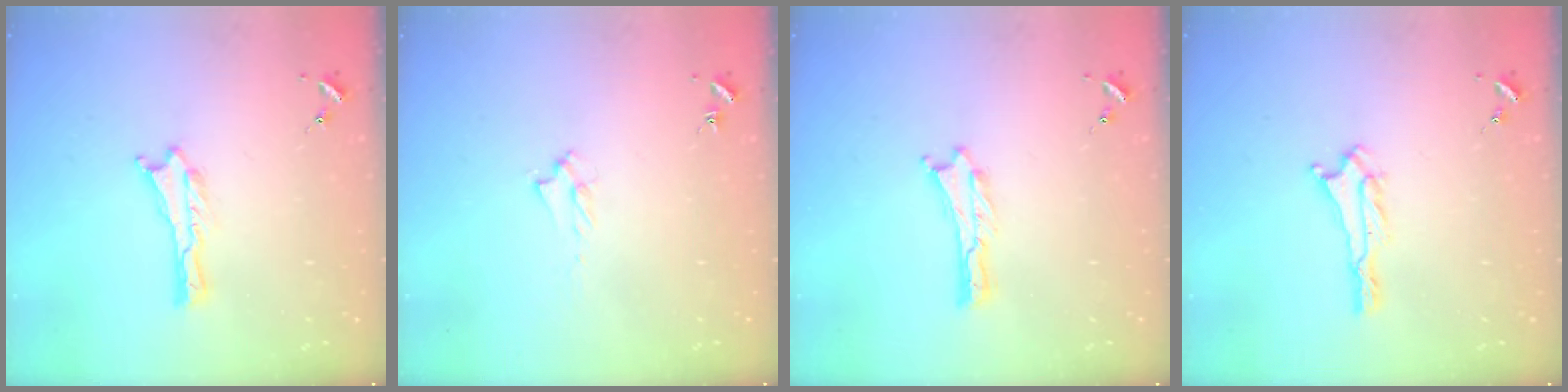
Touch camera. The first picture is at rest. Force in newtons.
{"total": 1.7, "press": 1.6, "slide": 0.3}
{"total": 0.0}
{"total": 1.0, "press": 1.0, "slide": 0.1}